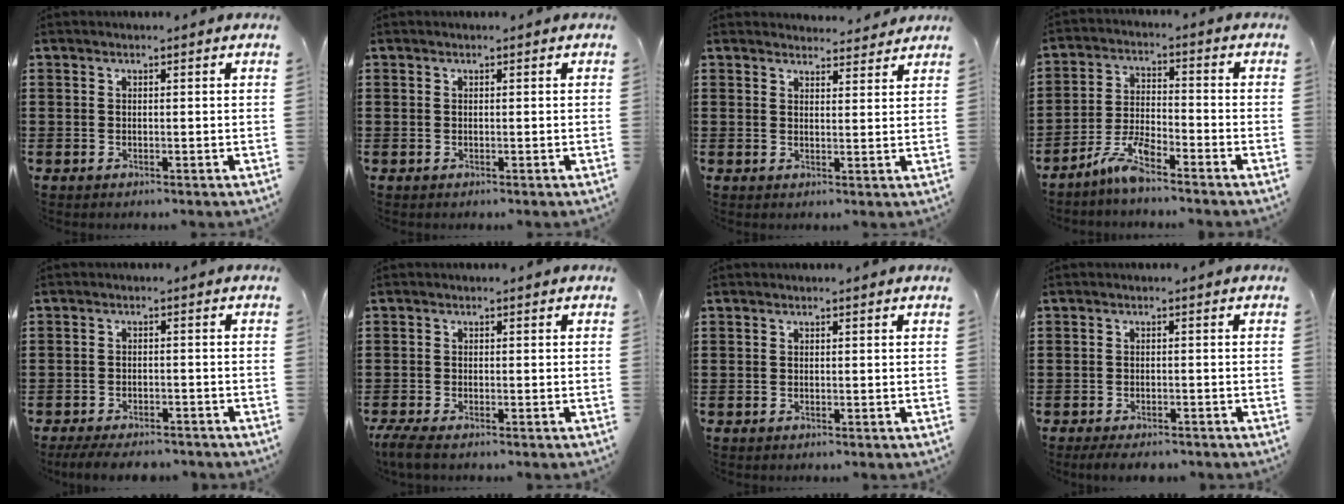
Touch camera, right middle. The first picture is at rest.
{"total": 0.0}
{"total": 2.9, "force": [2.9, 0.0, -0.1], "torque": [0.001, -0.016, 0.054]}
{"total": 6.0, "force": [-4.9, 1.0, 3.2], "torque": [-0.080, -0.002, -0.100]}
{"total": 3.4, "force": [-3.3, 0.3, 0.7], "torque": [-0.014, -0.002, -0.067]}
{"total": 2.3, "force": [-1.9, 0.0, 1.2], "torque": [-0.037, -0.009, -0.040]}
{"total": 0.0}
{"total": 2.2, "force": [-2.1, 0.1, 0.4], "torque": [-0.012, -0.005, -0.042]}